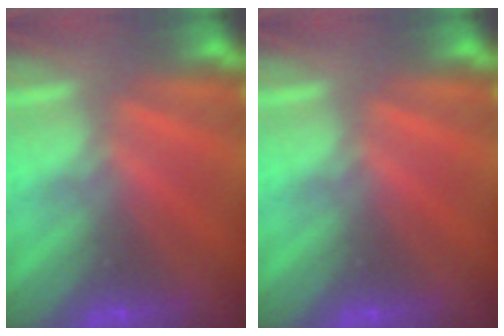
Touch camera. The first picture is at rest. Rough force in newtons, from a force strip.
{"total": 0.0}